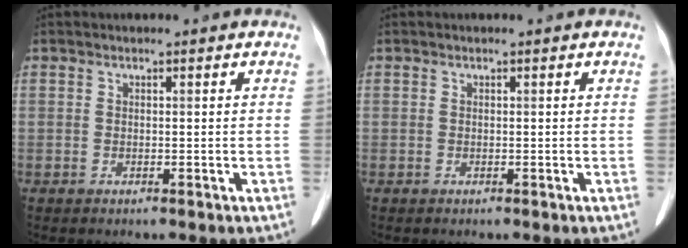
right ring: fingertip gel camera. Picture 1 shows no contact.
{"total": 0.0}